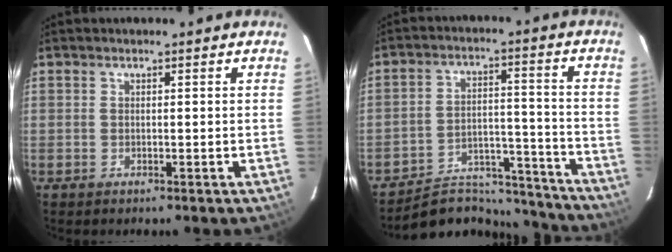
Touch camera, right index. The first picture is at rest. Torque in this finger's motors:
{"motor_torque": [-0.77, -0.78, -0.77, -0.17]}